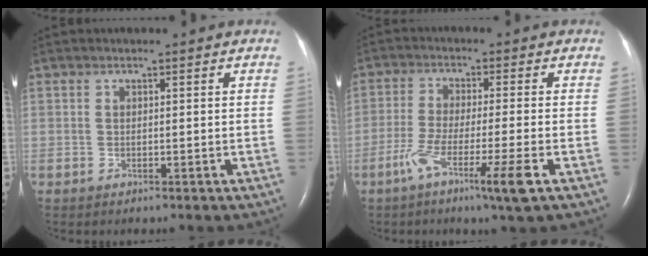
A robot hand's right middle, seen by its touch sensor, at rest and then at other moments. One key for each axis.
{"total": 8.5, "fx": -4.3, "fy": -0.7, "fz": 7.3, "tx": -0.133, "ty": -0.024, "tz": -0.079}